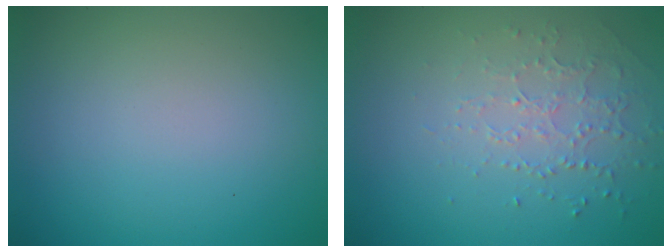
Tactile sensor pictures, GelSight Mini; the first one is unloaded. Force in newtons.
{"total": 1.5, "press": 1.2, "slide": 0.9}